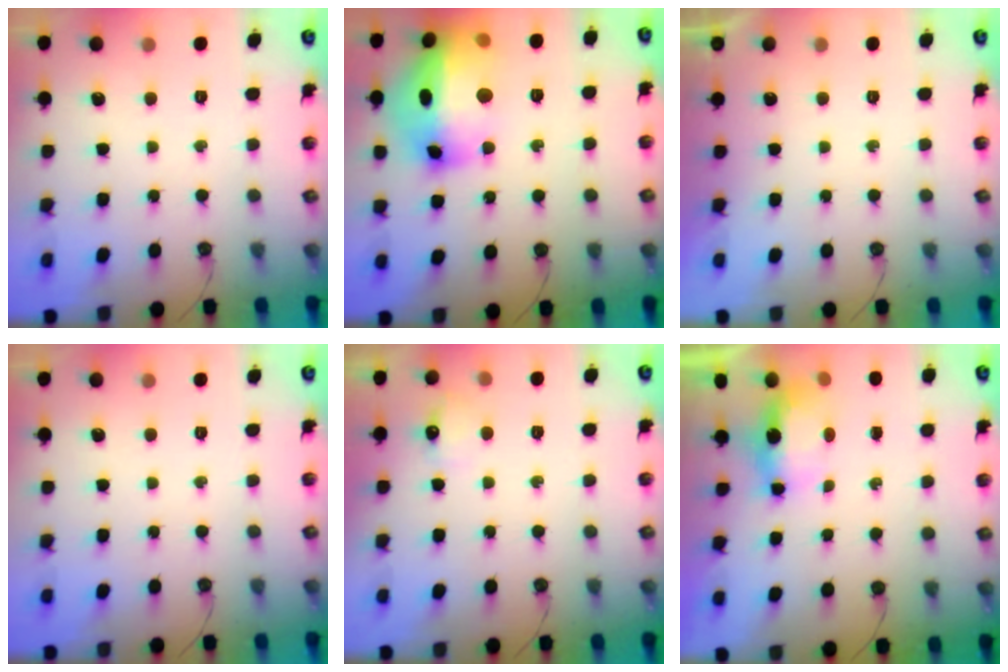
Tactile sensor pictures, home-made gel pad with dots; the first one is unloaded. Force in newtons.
{"total": 24.0, "press": 23.9, "slide": 2.5}
{"total": 0.0}
{"total": 0.0}
{"total": 5.8, "press": 5.7, "slide": 0.9}
{"total": 5.9, "press": 5.9, "slide": 1.0}